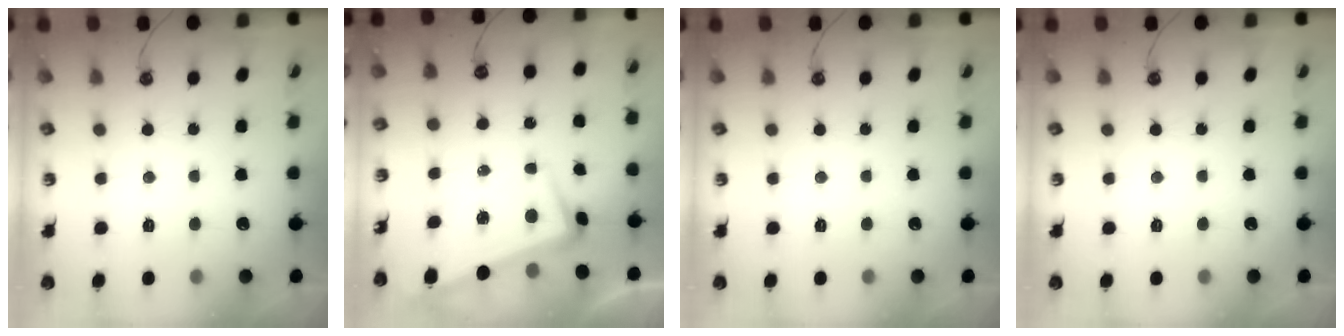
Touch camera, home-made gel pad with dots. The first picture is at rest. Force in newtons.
{"total": 2.8, "press": 2.3, "slide": 1.7}
{"total": 0.0}
{"total": 0.0}